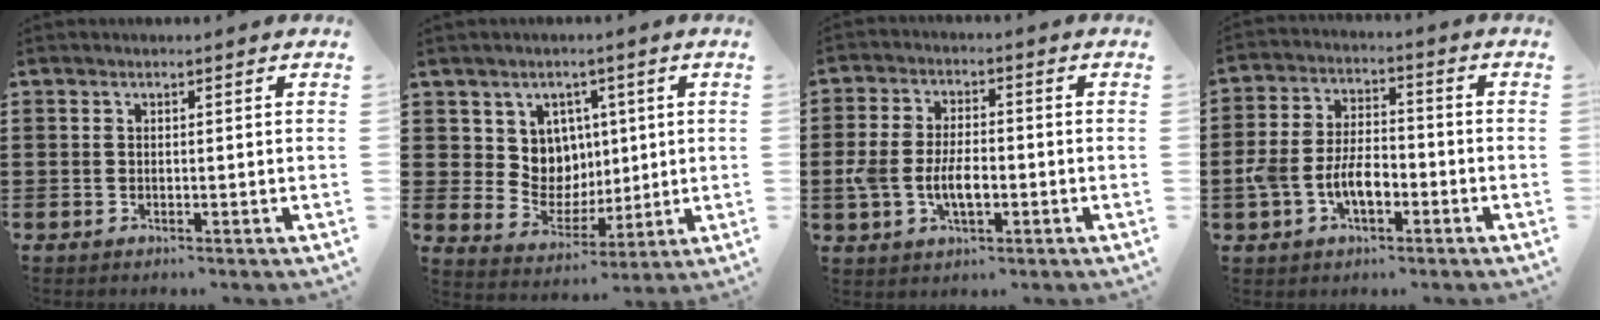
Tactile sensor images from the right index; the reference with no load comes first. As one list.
[{"total": 7.6, "force": [2.7, 6.8, 1.8], "torque": [-0.057, -0.007, 0.053]}, {"total": 6.2, "force": [-1.5, 3.4, 5.0], "torque": [-0.116, 0.003, -0.032]}, {"total": 7.1, "force": [-2.6, 3.9, 5.3], "torque": [-0.124, 0.004, -0.054]}]